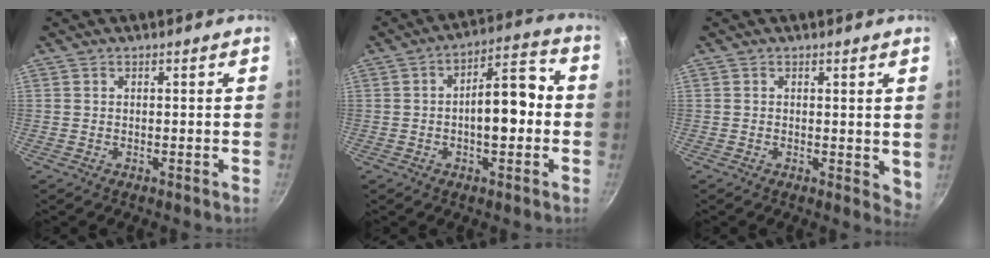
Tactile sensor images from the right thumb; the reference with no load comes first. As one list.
[{"total": 10.6, "force": [-1.1, 4.9, 9.3], "torque": [-0.116, 0.042, -0.023]}, {"total": 3.4, "force": [0.8, 2.0, 2.7], "torque": [-0.026, -0.004, 0.010]}]